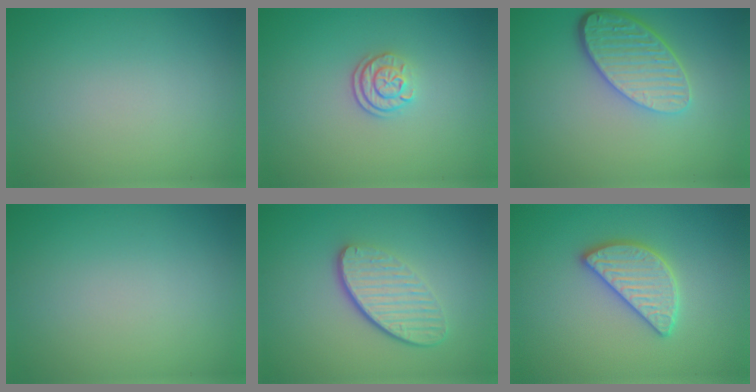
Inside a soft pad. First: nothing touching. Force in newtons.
{"total": 2.3, "press": 1.7, "slide": 1.5}
{"total": 5.3, "press": 3.9, "slide": 3.6}
{"total": 0.0}
{"total": 4.1, "press": 3.0, "slide": 2.9}
{"total": 3.3, "press": 3.3, "slide": 0.3}